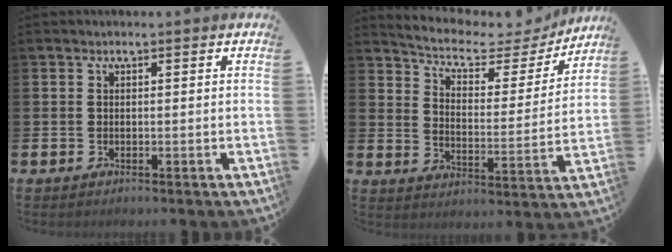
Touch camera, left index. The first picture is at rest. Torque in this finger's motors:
{"motor_torque": [0.94, -1.19, 0.23, 0.05]}